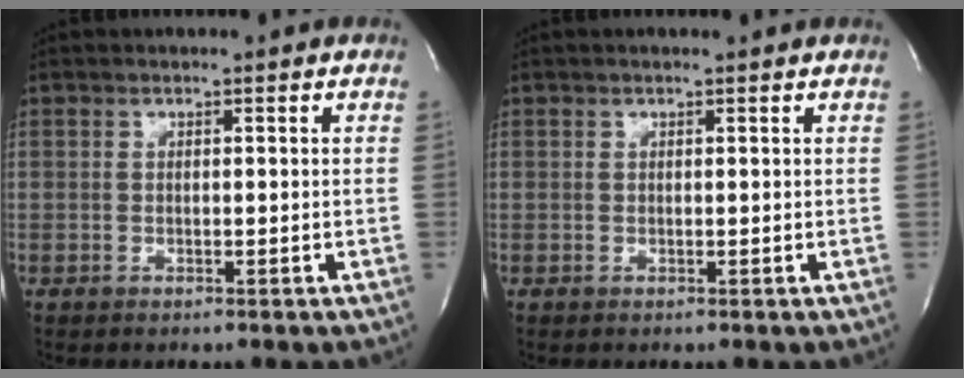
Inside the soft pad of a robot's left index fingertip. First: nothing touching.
{"total": 1.5, "force": [1.4, -0.1, 0.5], "torque": [-0.009, 0.003, 0.014]}